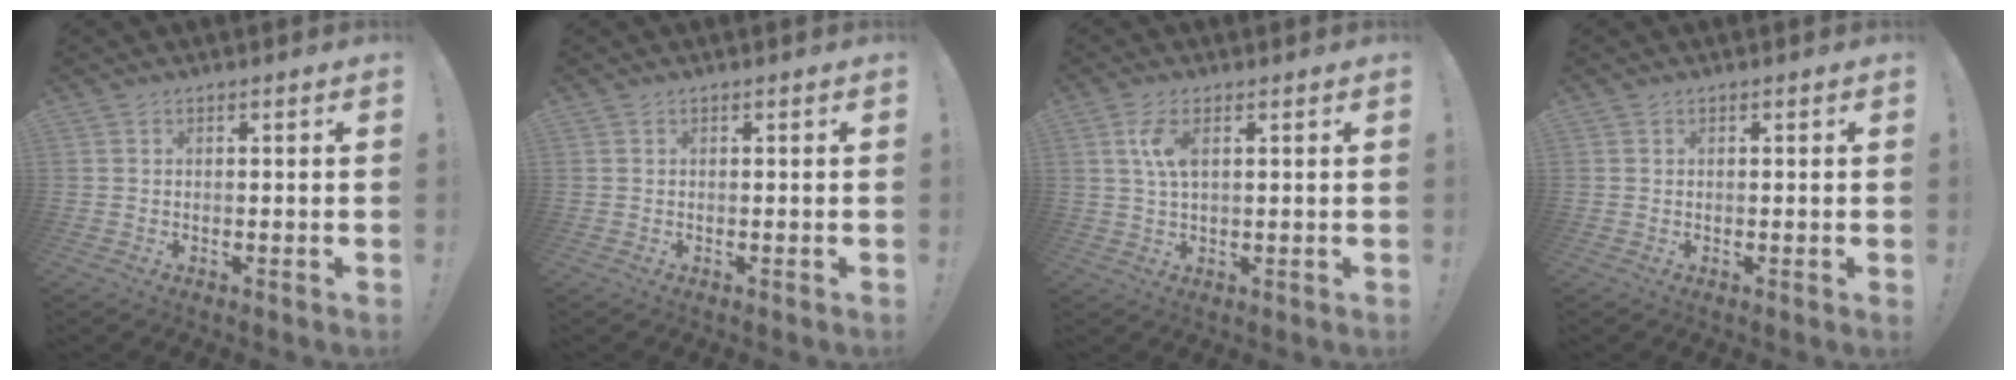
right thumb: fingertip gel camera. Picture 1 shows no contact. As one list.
[{"total": 0.0}, {"total": 6.0, "force": [1.7, 2.6, 5.1], "torque": [-0.108, -0.002, 0.025]}, {"total": 0.0}]